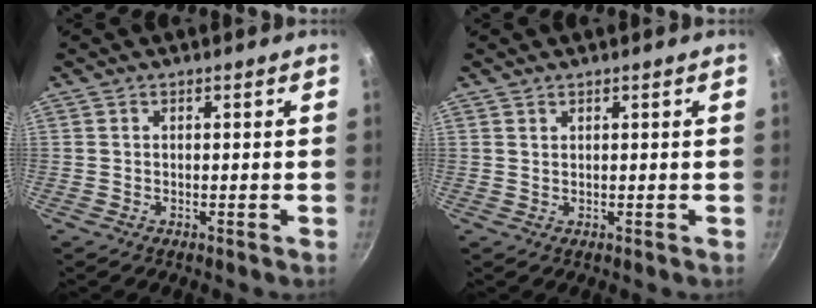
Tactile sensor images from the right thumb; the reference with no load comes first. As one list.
[{"total": 0.7, "force": [0.7, 0.2, 0.2], "torque": [-0.002, -0.009, 0.012]}]